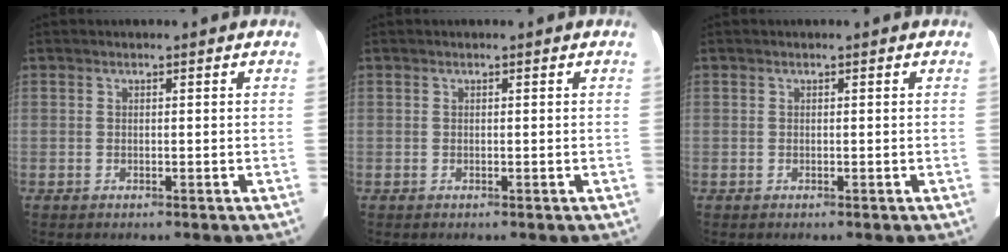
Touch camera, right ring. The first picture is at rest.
{"total": 0.0}
{"total": 0.0}